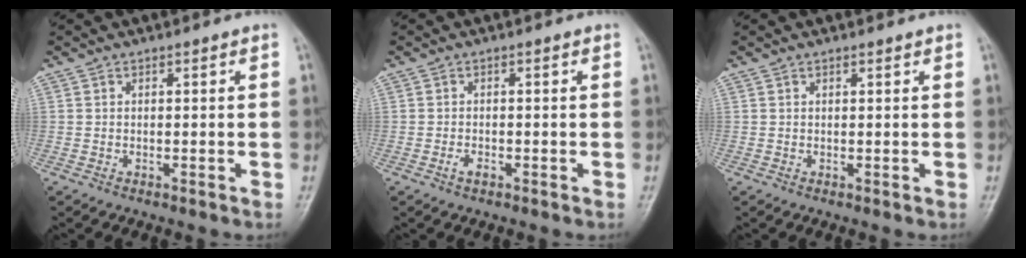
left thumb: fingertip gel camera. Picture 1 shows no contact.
{"total": 1.3, "force": [-0.5, 0.7, 1.0], "torque": [-0.013, 0.005, -0.008]}
{"total": 0.6, "force": [0.5, 0.0, 0.3], "torque": [-0.009, -0.002, 0.009]}